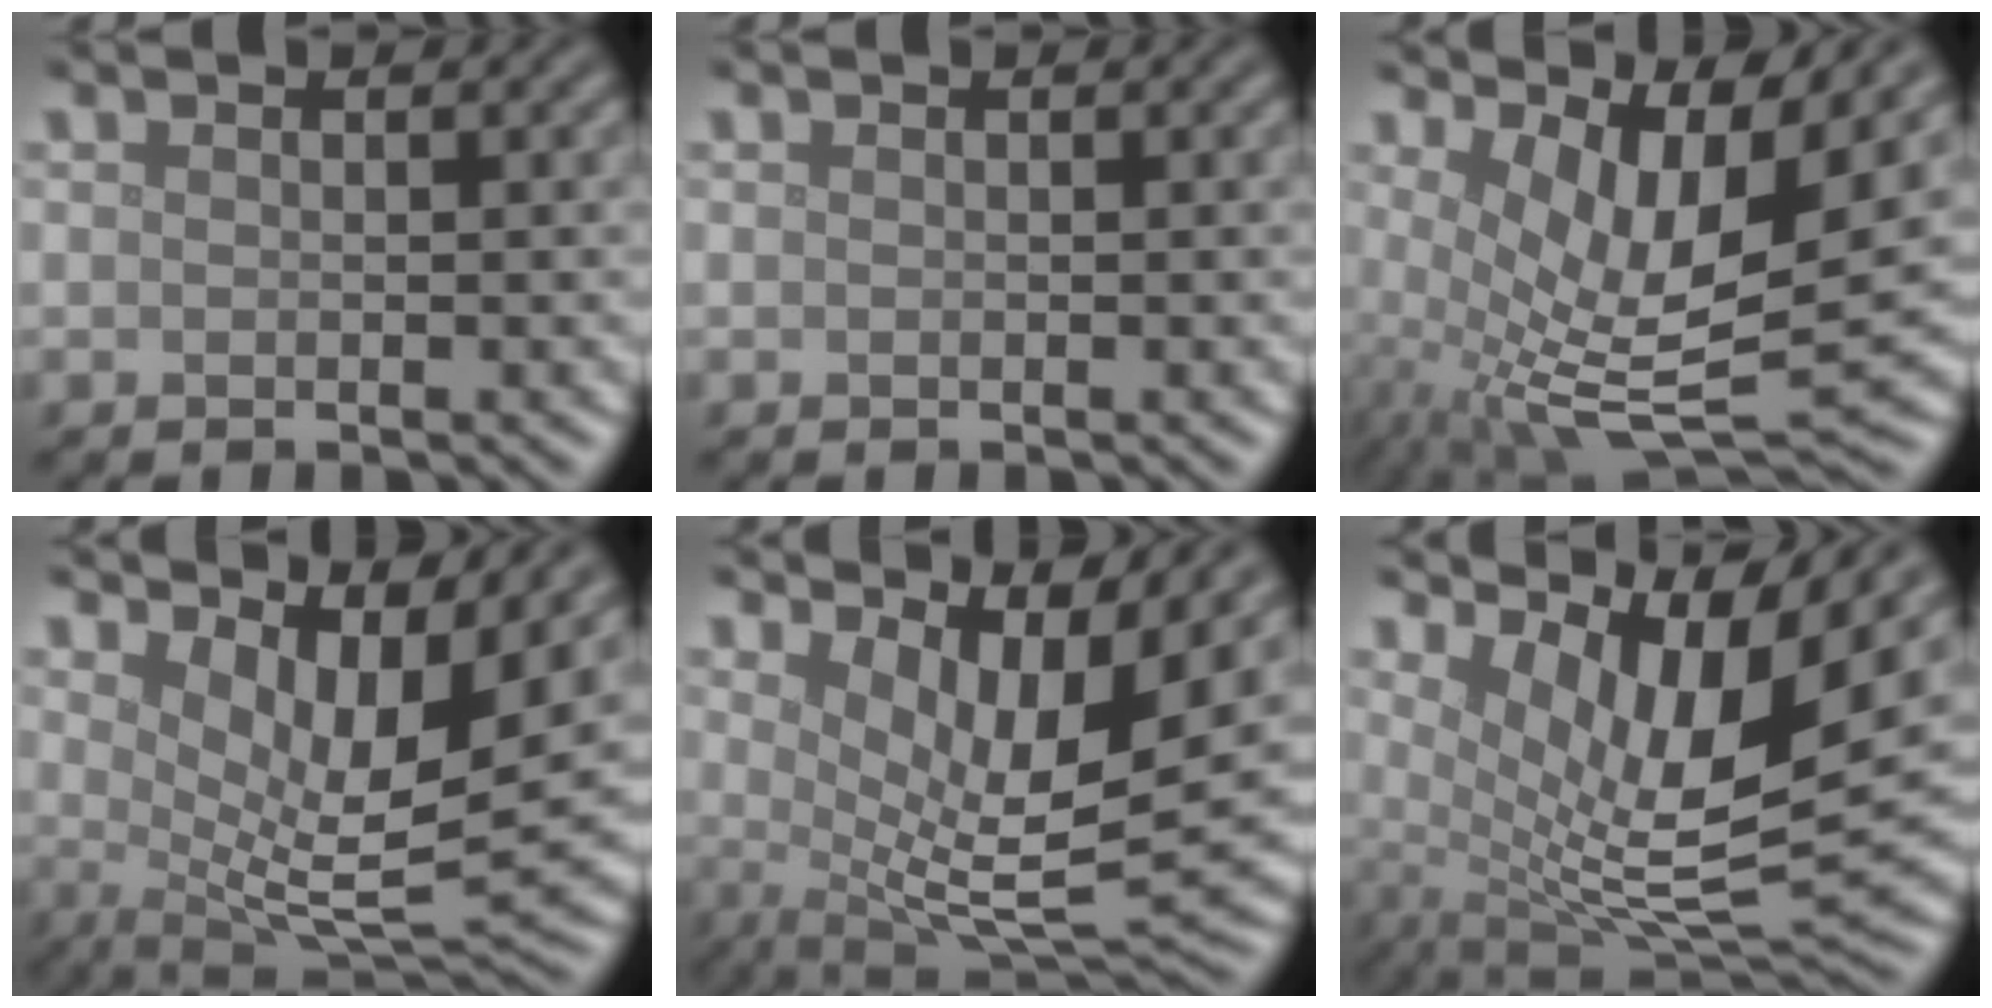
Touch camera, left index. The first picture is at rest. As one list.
[{"total": 0.0}, {"total": 10.0, "force": [2.5, 3.3, 9.1], "torque": [-0.173, -0.008, 0.053]}, {"total": 8.7, "force": [3.7, 2.6, 7.4], "torque": [-0.123, -0.009, 0.070]}, {"total": 9.5, "force": [3.6, 2.6, 8.4], "torque": [-0.141, -0.004, 0.071]}, {"total": 10.0, "force": [4.7, 2.6, 8.5], "torque": [-0.157, -0.005, 0.091]}]